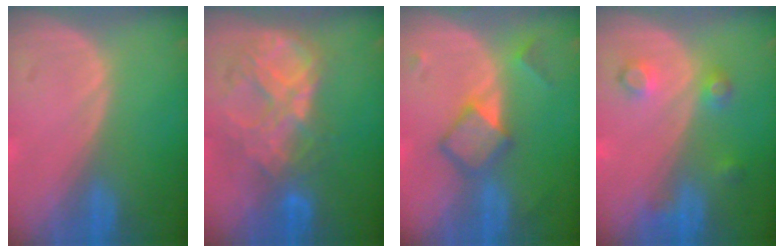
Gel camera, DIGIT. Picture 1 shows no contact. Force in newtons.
{"total": 9.1, "press": 7.8, "slide": 4.7}
{"total": 5.3, "press": 5.3, "slide": 0.1}
{"total": 3.7, "press": 3.4, "slide": 1.5}